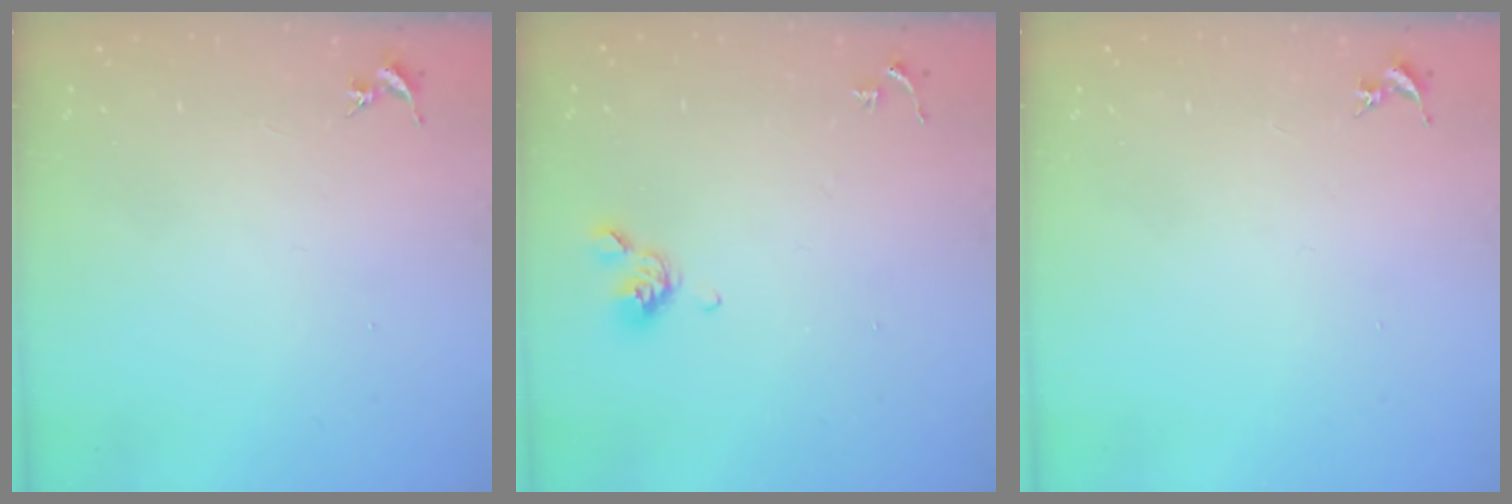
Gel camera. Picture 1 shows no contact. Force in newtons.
{"total": 5.2, "press": 5.1, "slide": 1.1}
{"total": 0.0}